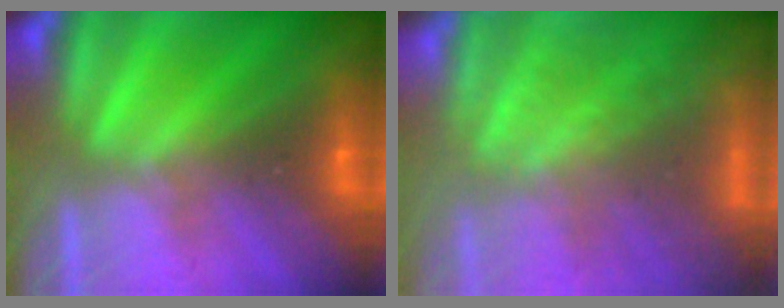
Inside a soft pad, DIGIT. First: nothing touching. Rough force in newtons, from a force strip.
{"total": 7.6}